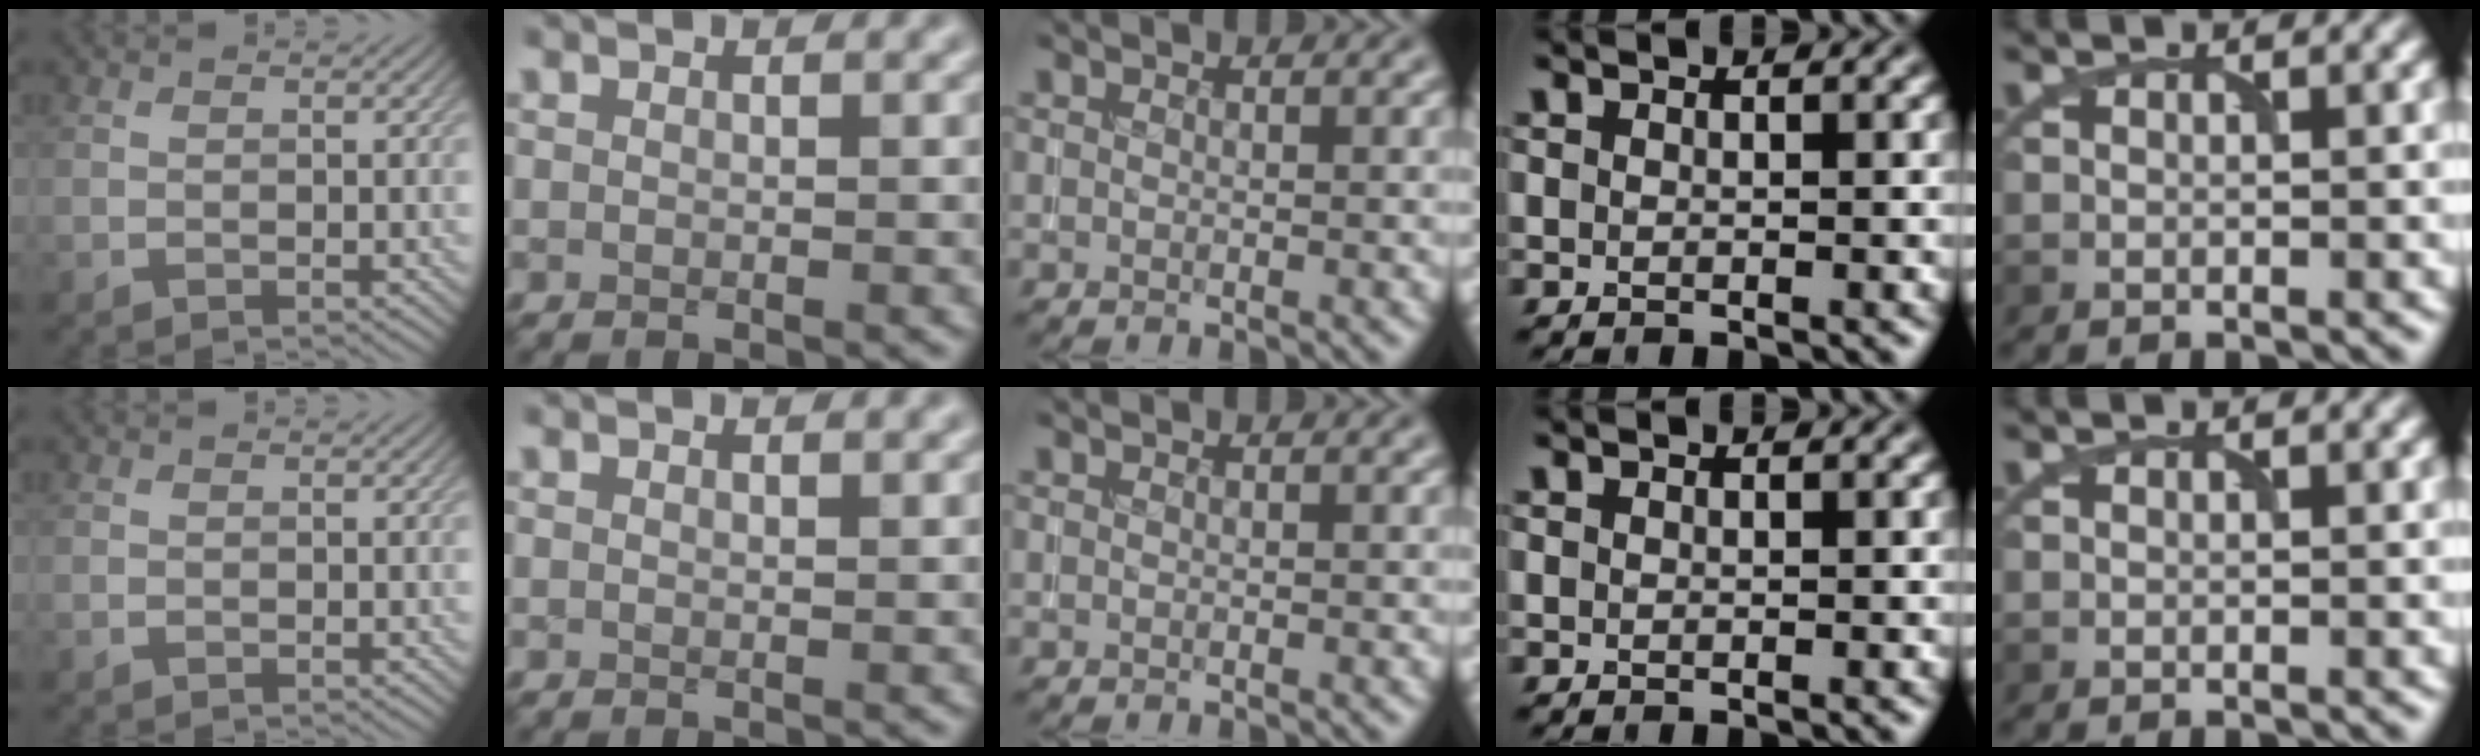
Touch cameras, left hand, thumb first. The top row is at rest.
{"thumb": {"total": 0.6, "force": [-0.2, 0.5, 0.3], "torque": [-0.008, -0.004, -0.004]}, "index": {"total": 1.1, "force": [0.9, 0.2, 0.5], "torque": [-0.008, 0.001, 0.011]}}